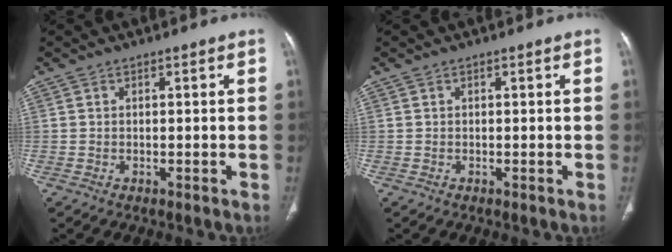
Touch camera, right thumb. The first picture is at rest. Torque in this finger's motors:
{"motor_torque": [0.00, 0.00, -0.01, -0.01, 0.00]}